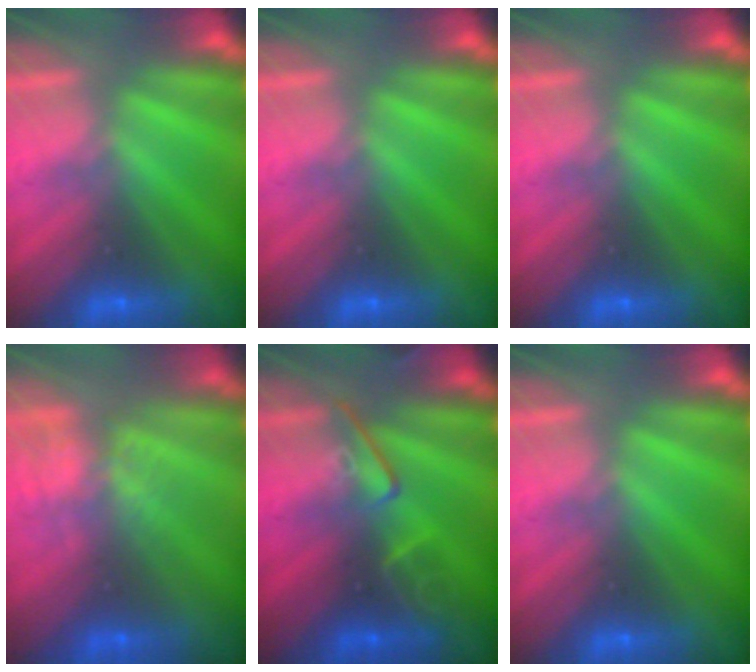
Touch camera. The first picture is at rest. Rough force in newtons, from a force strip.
{"total": 0.0}
{"total": 0.0}
{"total": 3.9}
{"total": 2.4}
{"total": 0.0}